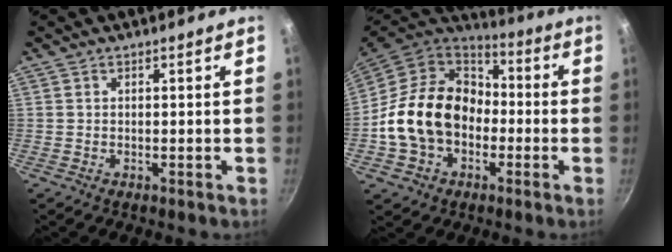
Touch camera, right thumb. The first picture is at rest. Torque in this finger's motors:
{"motor_torque": [2.50, 2.51, 0.23, -0.30, 0.18]}